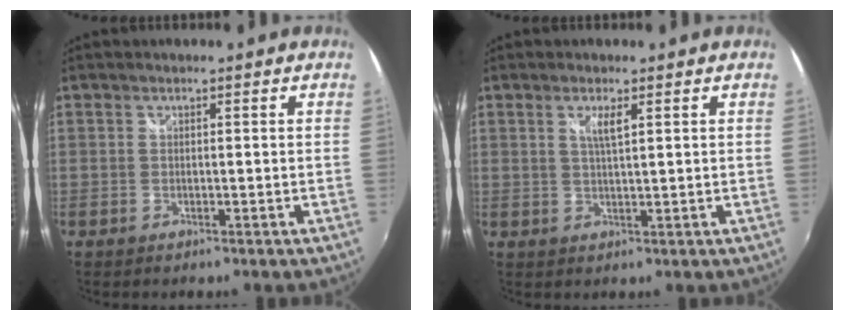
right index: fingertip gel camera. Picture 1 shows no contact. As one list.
[{"total": 2.7, "force": [1.2, 0.3, 2.4], "torque": [-0.044, -0.001, 0.021]}]